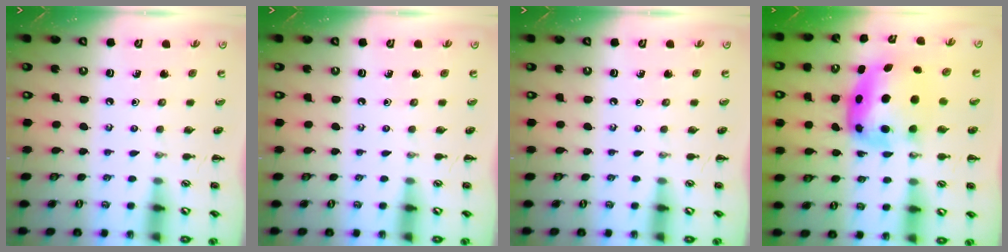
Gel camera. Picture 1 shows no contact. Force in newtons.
{"total": 0.0}
{"total": 0.0}
{"total": 7.0, "press": 6.8, "slide": 1.7}